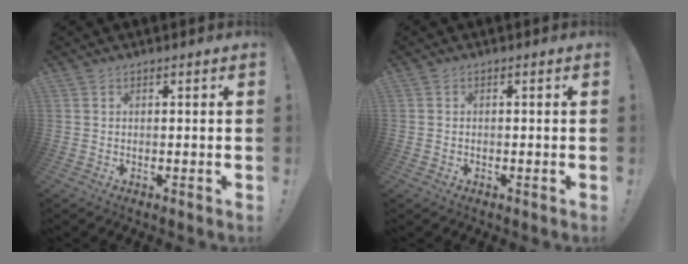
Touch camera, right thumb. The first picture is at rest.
{"total": 0.8, "force": [-0.6, 0.5, 0.2], "torque": [-0.009, 0.005, -0.010]}